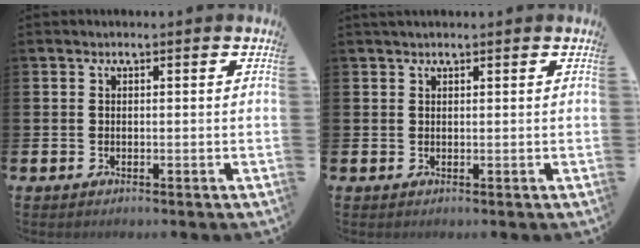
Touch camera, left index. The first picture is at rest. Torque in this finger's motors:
{"motor_torque": [0.21, -0.15, 0.39, 0.11]}